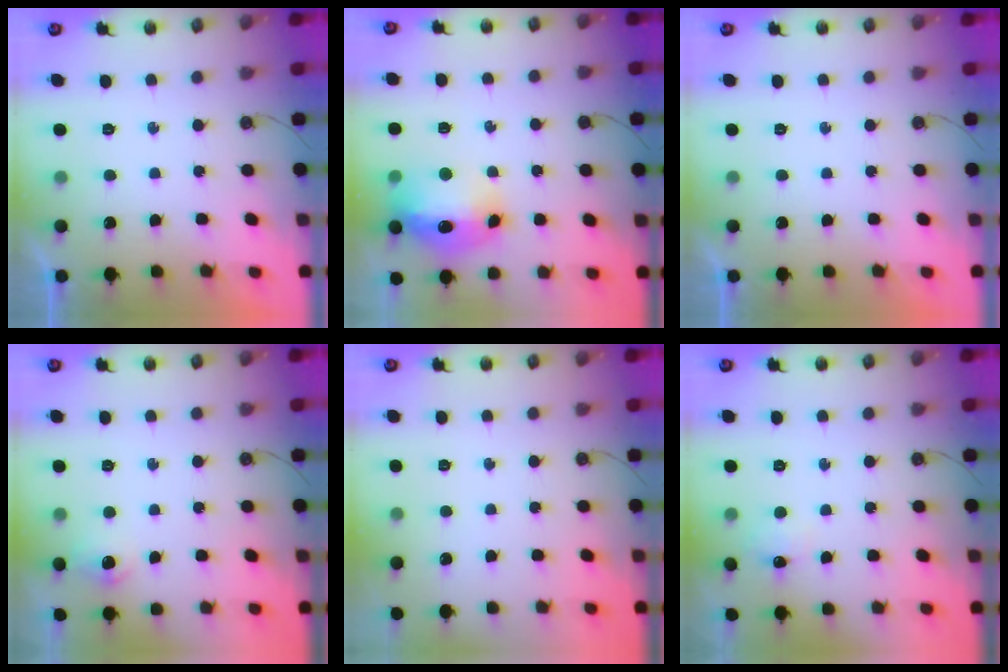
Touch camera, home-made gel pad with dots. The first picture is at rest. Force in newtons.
{"total": 15.7, "press": 15.6, "slide": 1.5}
{"total": 0.0}
{"total": 7.9, "press": 7.8, "slide": 1.0}
{"total": 0.0}
{"total": 7.1, "press": 7.0, "slide": 1.0}